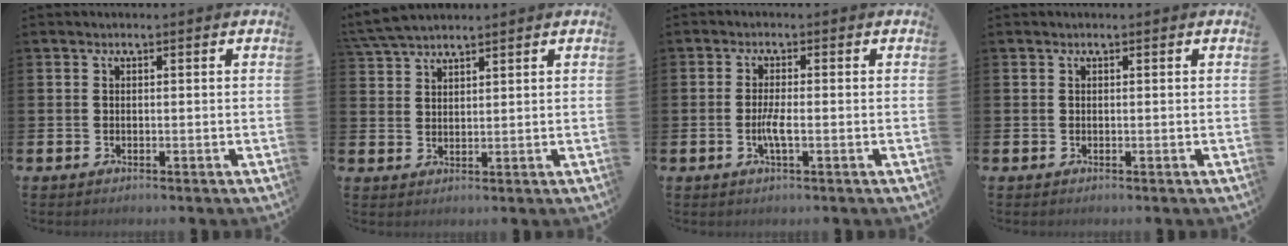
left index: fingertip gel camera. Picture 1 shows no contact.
{"total": 4.3, "force": [4.2, 0.6, 1.0], "torque": [-0.028, -0.013, 0.077]}
{"total": 2.6, "force": [-0.6, 0.4, 2.5], "torque": [-0.055, -0.002, -0.013]}
{"total": 0.0}